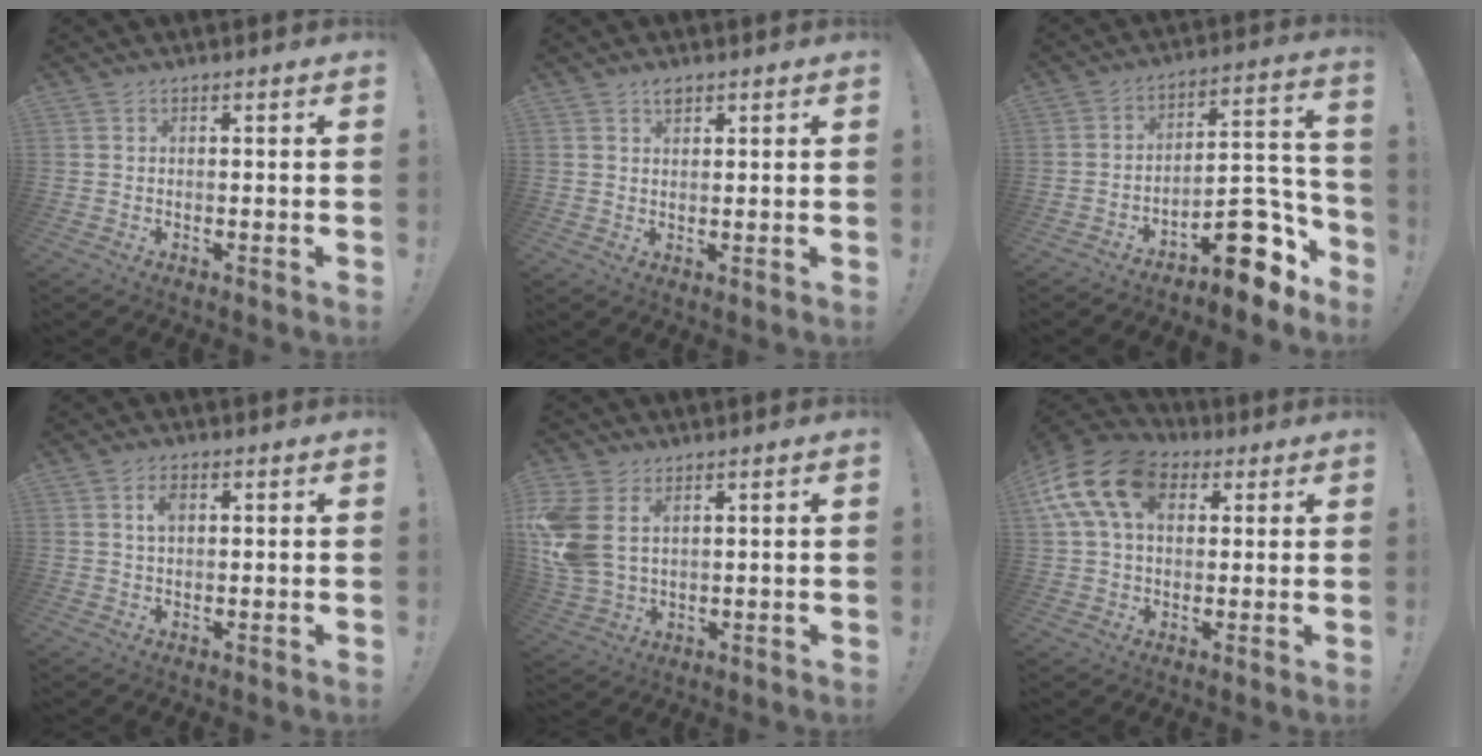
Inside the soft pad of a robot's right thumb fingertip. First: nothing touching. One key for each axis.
{"total": 2.2, "fx": 1.7, "fy": 0.8, "fz": 1.1, "tx": -0.012, "ty": -0.006, "tz": 0.029}
{"total": 15.1, "fx": -8.4, "fy": 7.3, "fz": 10.2, "tx": -0.091, "ty": 0.057, "tz": -0.128}
{"total": 3.5, "fx": 1.0, "fy": 2.0, "fz": 2.7, "tx": -0.044, "ty": 0.002, "tz": 0.014}
{"total": 10.9, "fx": 3.5, "fy": 7.4, "fz": 7.2, "tx": -0.149, "ty": -0.011, "tz": 0.073}
{"total": 17.2, "fx": 5.8, "fy": 11.6, "fz": 11.3, "tx": -0.213, "ty": -0.007, "tz": 0.109}